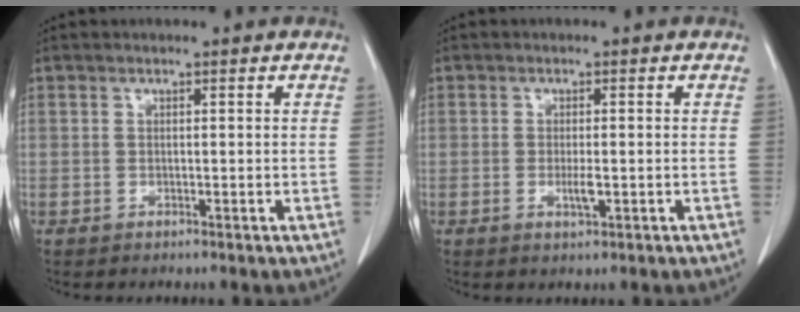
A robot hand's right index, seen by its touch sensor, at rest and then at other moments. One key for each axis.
{"total": 2.3, "fx": -0.6, "fy": 0.5, "fz": 2.2, "tx": -0.044, "ty": -0.003, "tz": -0.009}